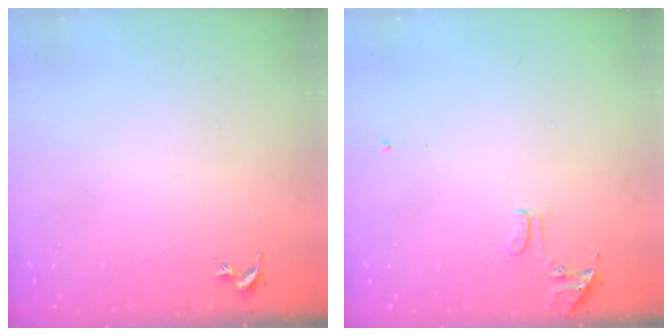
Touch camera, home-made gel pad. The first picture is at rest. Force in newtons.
{"total": 8.0, "press": 7.9, "slide": 0.7}